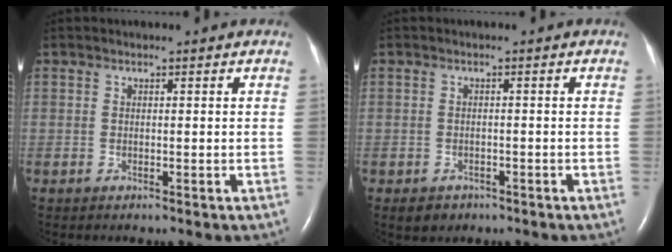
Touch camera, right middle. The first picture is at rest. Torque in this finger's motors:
{"motor_torque": [0.12, -0.08, 0.00, 0.00]}